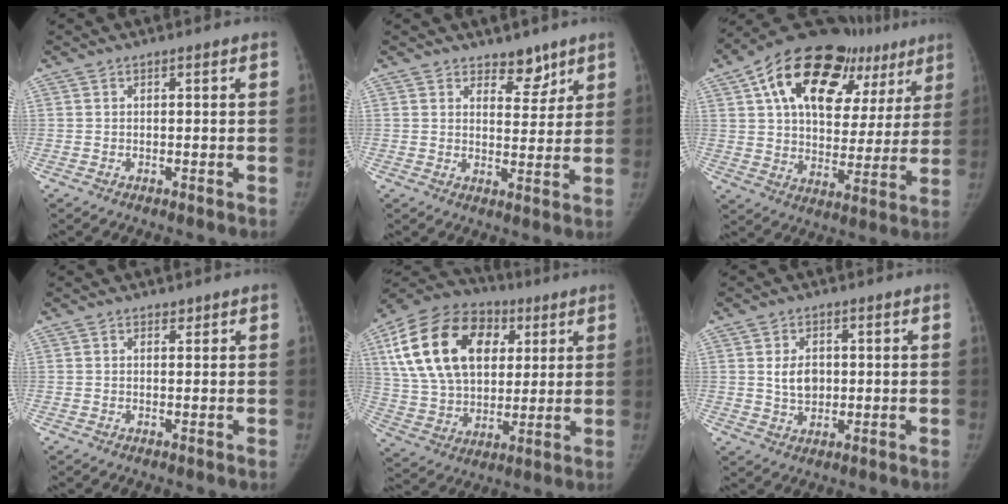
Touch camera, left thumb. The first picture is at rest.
{"total": 5.1, "force": [3.9, 2.7, 1.9], "torque": [0.009, -0.028, 0.059]}
{"total": 28.1, "force": [14.1, 16.2, 18.2], "torque": [-0.237, 0.018, 0.221]}
{"total": 0.7, "force": [0.5, 0.4, 0.0], "torque": [0.007, -0.003, 0.007]}
{"total": 25.3, "force": [8.0, 17.1, 16.9], "torque": [-0.308, 0.011, 0.141]}
{"total": 5.0, "force": [0.6, 3.7, 3.4], "torque": [-0.042, -0.005, 0.016]}